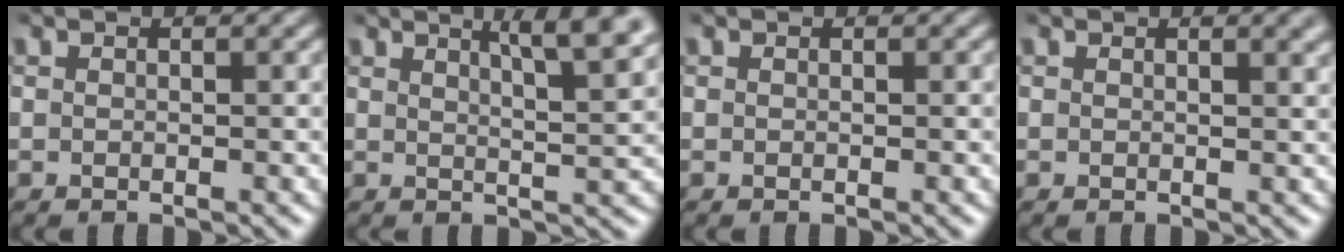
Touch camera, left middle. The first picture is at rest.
{"total": 6.4, "force": [3.6, 1.6, 5.0], "torque": [-0.044, 0.022, 0.036]}
{"total": 0.0}
{"total": 2.3, "force": [1.3, 0.8, 1.7], "torque": [-0.010, 0.004, 0.011]}